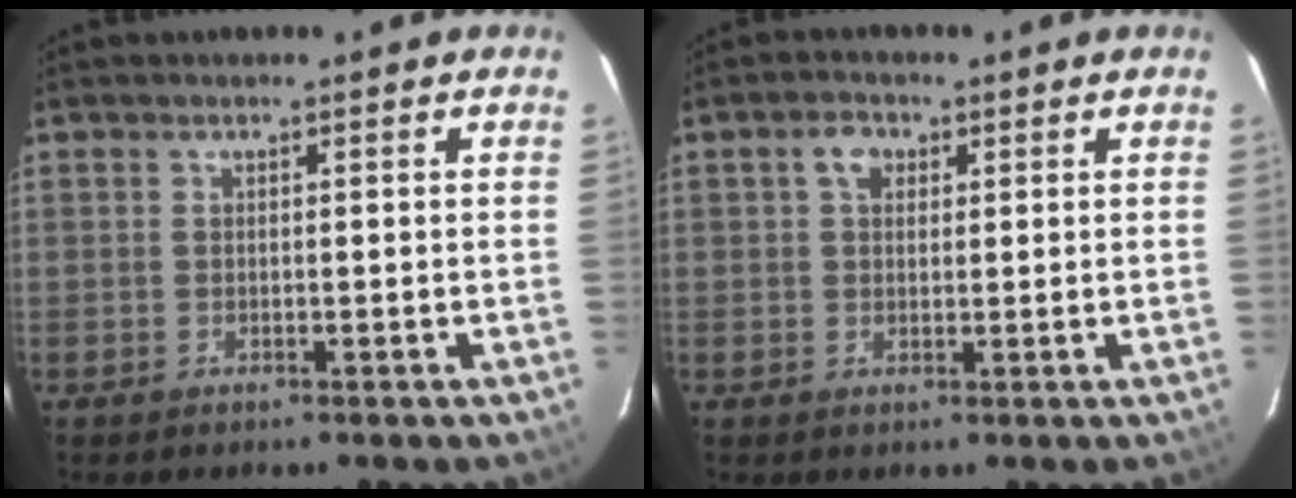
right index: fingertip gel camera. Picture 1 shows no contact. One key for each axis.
{"total": 3.2, "fx": 1.1, "fy": 2.4, "fz": 1.8, "tx": -0.028, "ty": 0.012, "tz": 0.019}